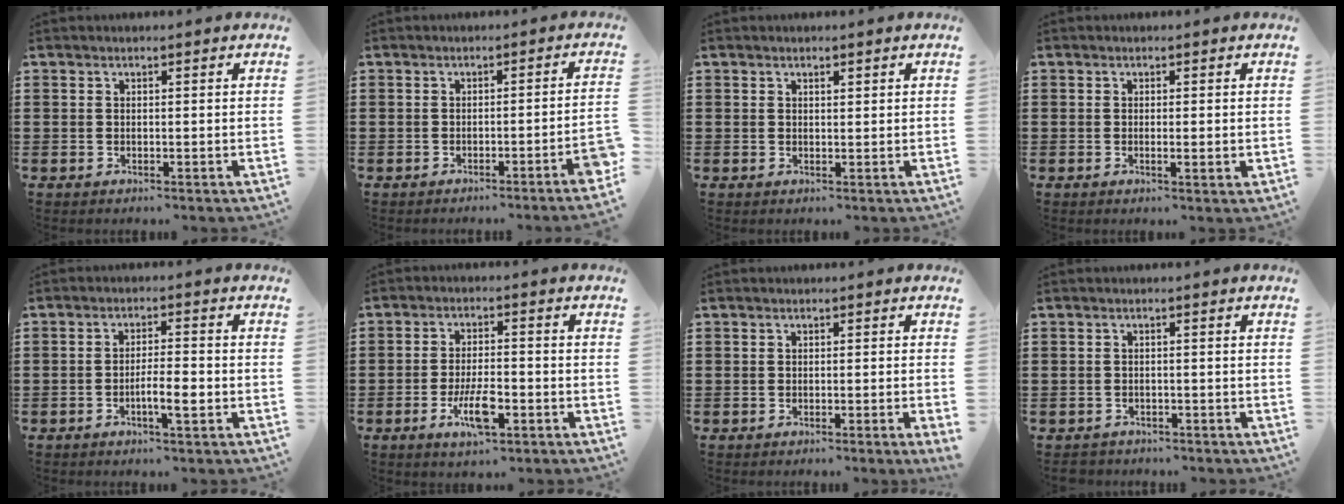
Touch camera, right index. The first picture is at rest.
{"total": 2.8, "force": [-1.8, -0.6, 2.1], "torque": [-0.033, -0.010, -0.033]}
{"total": 0.8, "force": [0.6, 0.4, 0.4], "torque": [-0.008, 0.003, 0.012]}
{"total": 1.2, "force": [-0.1, 0.1, 1.2], "torque": [-0.021, -0.004, 0.000]}
{"total": 4.2, "force": [-1.6, 0.6, 3.8], "torque": [-0.066, 0.002, -0.029]}
{"total": 6.8, "force": [-2.8, 2.0, 5.8], "torque": [-0.121, -0.007, -0.052]}
{"total": 0.8, "force": [-0.4, -0.2, 0.7], "torque": [-0.014, -0.005, -0.007]}
{"total": 1.3, "force": [-1.3, 0.4, -0.2], "torque": [-0.002, 0.004, -0.030]}